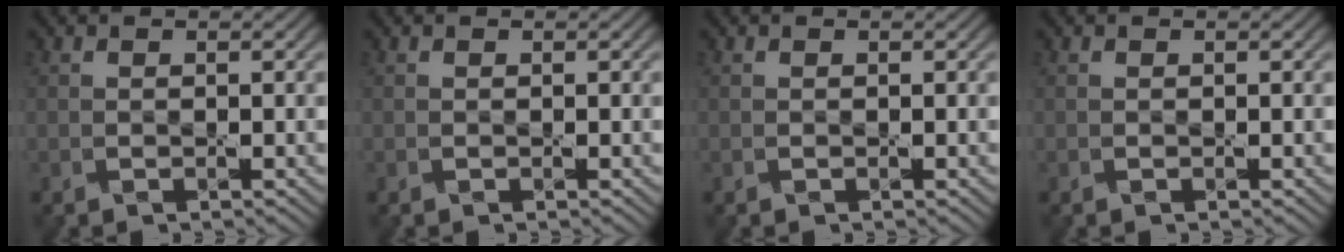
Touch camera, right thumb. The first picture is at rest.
{"total": 0.0}
{"total": 0.0}
{"total": 0.0}